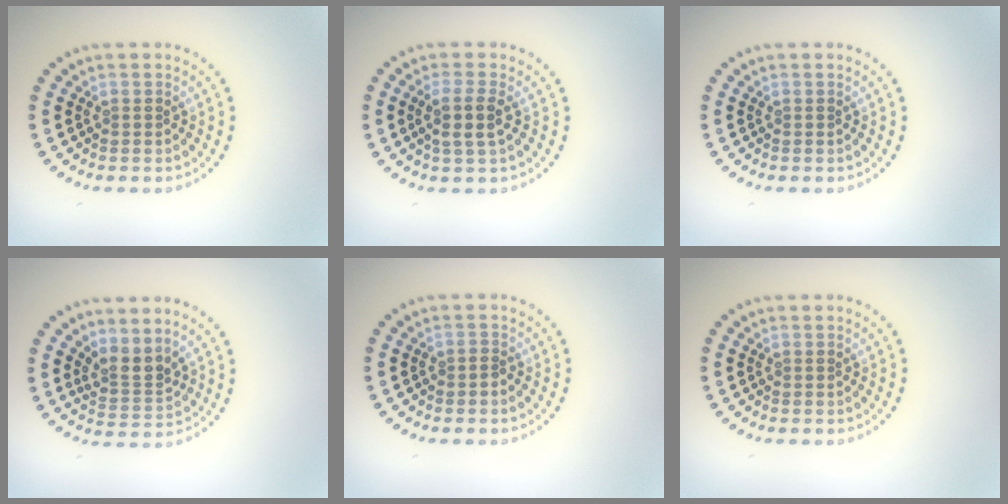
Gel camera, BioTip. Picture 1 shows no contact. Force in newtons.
{"total": 2.5, "press": 2.2, "slide": 1.1}
{"total": 0.0}
{"total": 2.6, "press": 1.9, "slide": 1.8}
{"total": 0.6, "press": 0.3, "slide": 0.5}
{"total": 0.0}